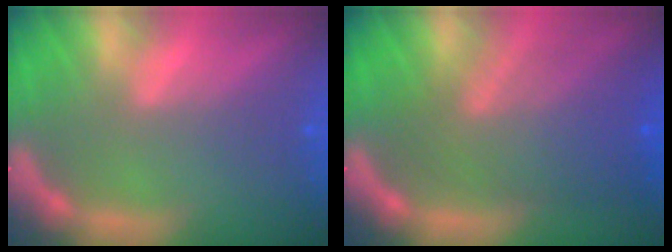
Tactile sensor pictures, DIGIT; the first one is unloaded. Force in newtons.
{"total": 8.0}